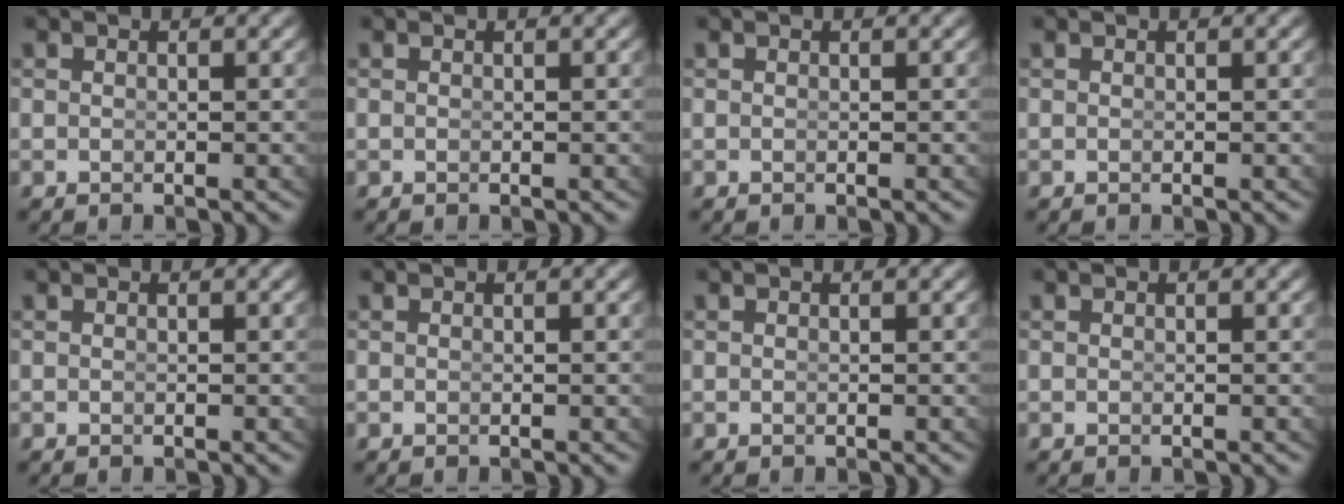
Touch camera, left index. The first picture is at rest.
{"total": 0.0}
{"total": 0.0}
{"total": 0.0}
{"total": 1.1, "force": [-0.3, -1.0, -0.5], "torque": [0.012, -0.016, 0.010]}
{"total": 0.0}
{"total": 0.0}
{"total": 0.0}